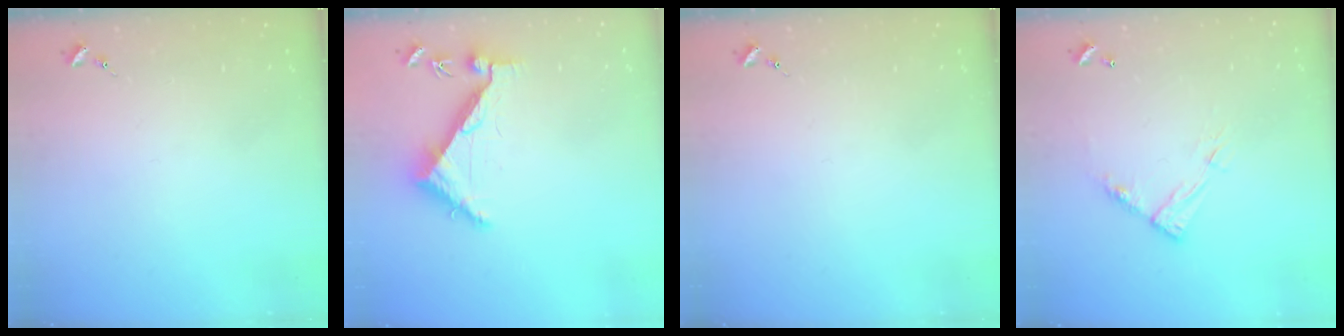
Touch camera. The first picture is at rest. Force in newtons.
{"total": 6.2, "press": 6.2, "slide": 0.7}
{"total": 0.0}
{"total": 9.4, "press": 9.4, "slide": 0.5}